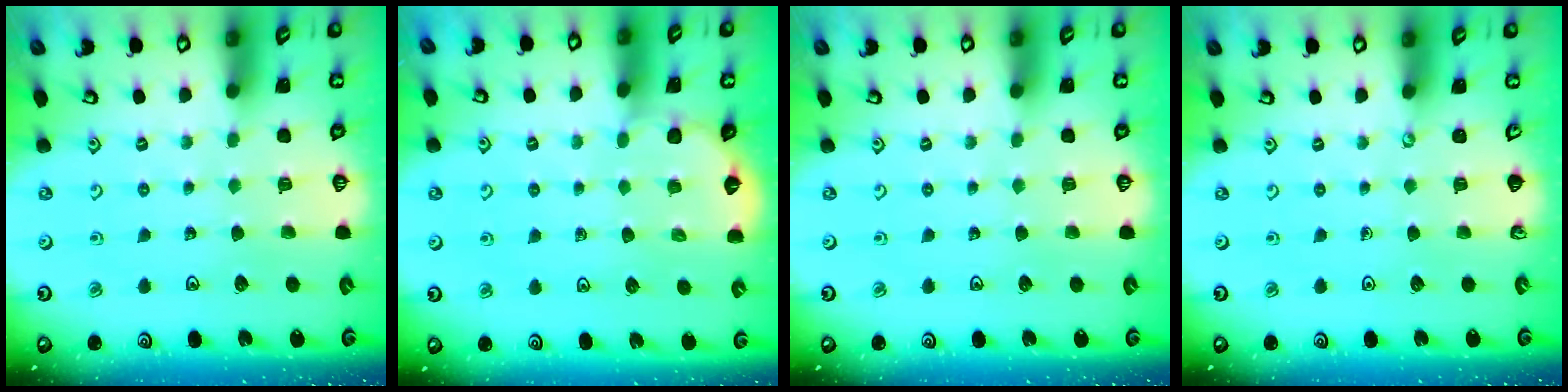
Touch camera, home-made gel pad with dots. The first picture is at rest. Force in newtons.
{"total": 3.0, "press": 2.9, "slide": 0.5}
{"total": 0.0}
{"total": 0.0}